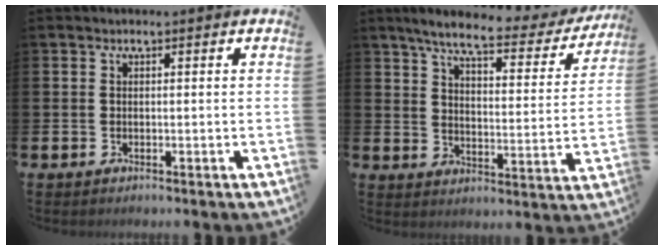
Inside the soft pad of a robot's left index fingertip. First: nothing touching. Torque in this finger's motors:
{"motor_torque": [1.10, -1.05, 0.80, 0.21]}